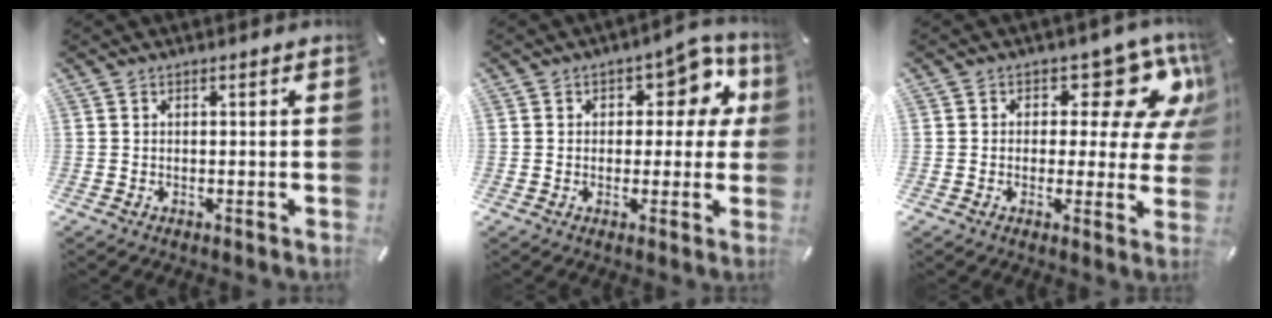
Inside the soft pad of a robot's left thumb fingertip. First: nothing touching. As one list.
[{"total": 9.7, "force": [3.6, 6.2, 6.5], "torque": [-0.071, -0.016, 0.057]}, {"total": 11.6, "force": [5.7, 6.4, 7.9], "torque": [-0.092, -0.042, 0.094]}]